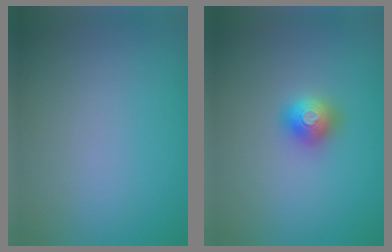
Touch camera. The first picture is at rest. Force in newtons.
{"total": 2.0, "press": 2.0, "slide": 0.2}